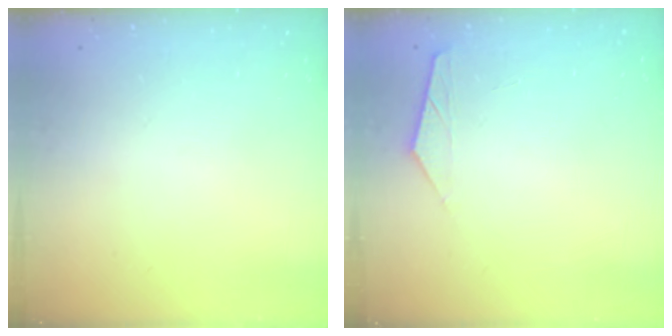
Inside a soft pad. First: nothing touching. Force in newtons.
{"total": 1.5, "press": 1.5, "slide": 0.3}